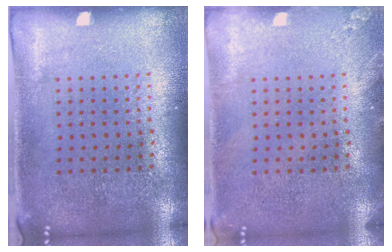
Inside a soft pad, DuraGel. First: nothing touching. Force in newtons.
{"total": 1.0, "press": 1.0, "slide": 0.1}